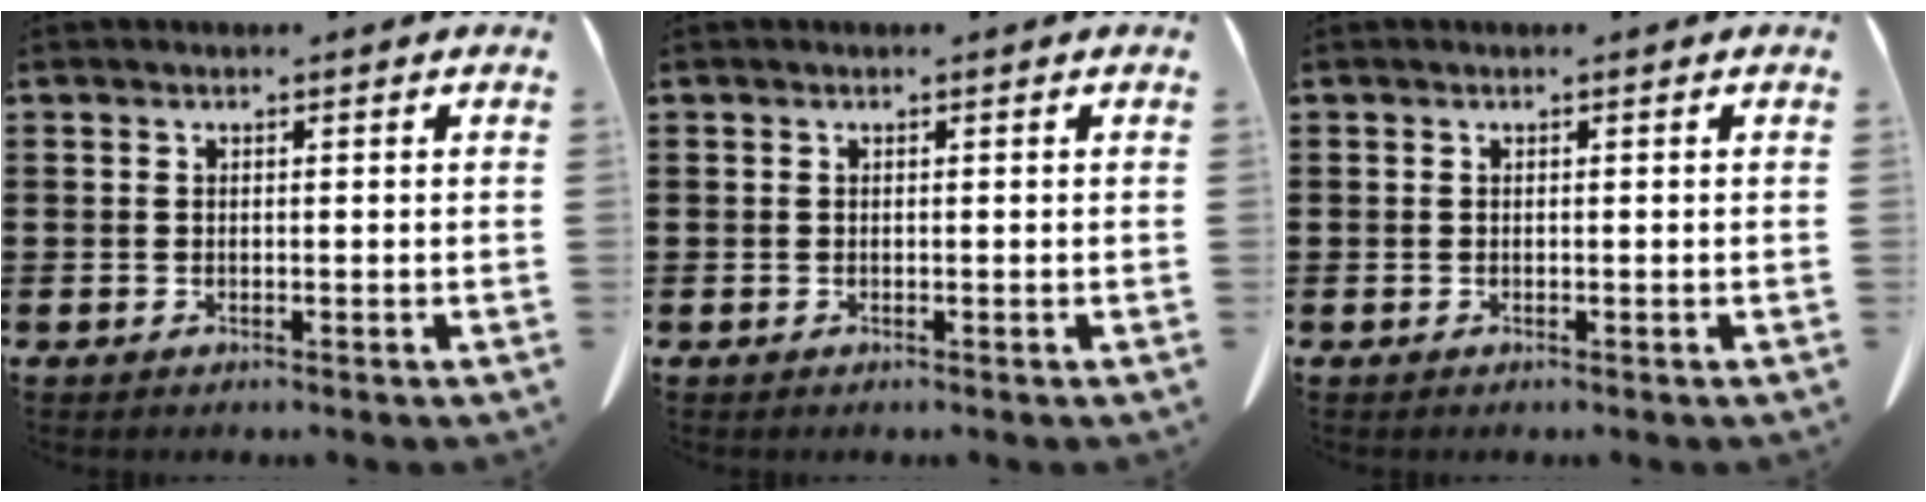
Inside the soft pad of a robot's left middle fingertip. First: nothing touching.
{"total": 0.0}
{"total": 0.0}